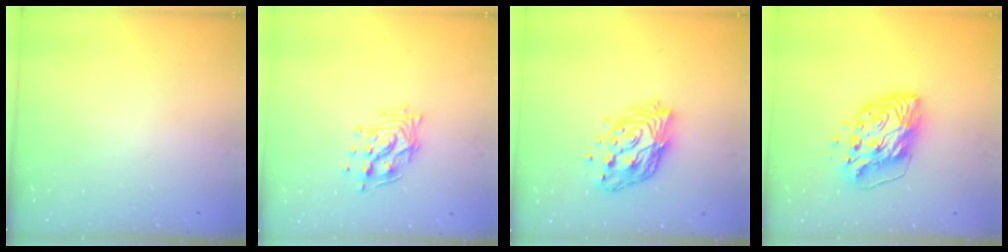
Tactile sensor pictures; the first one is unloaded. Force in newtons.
{"total": 11.5, "press": 11.5, "slide": 0.8}
{"total": 14.8, "press": 14.7, "slide": 1.5}
{"total": 14.5, "press": 14.4, "slide": 1.8}